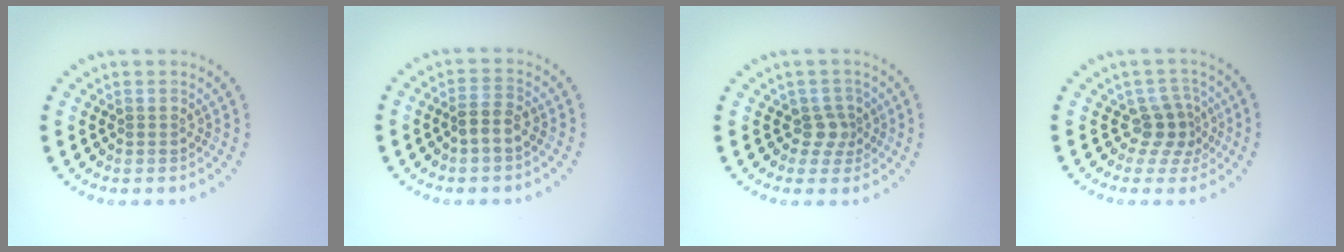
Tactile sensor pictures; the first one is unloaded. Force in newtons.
{"total": 1.9, "press": 1.8, "slide": 0.7}
{"total": 2.0, "press": 1.4, "slide": 1.3}
{"total": 2.6, "press": 1.8, "slide": 1.8}